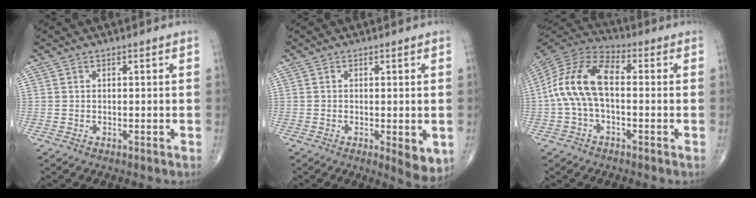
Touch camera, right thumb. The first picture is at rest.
{"total": 5.2, "force": [-1.2, 1.9, 4.8], "torque": [-0.062, -0.014, -0.014]}
{"total": 13.0, "force": [-0.3, 7.0, 11.0], "torque": [-0.221, 0.039, -0.018]}